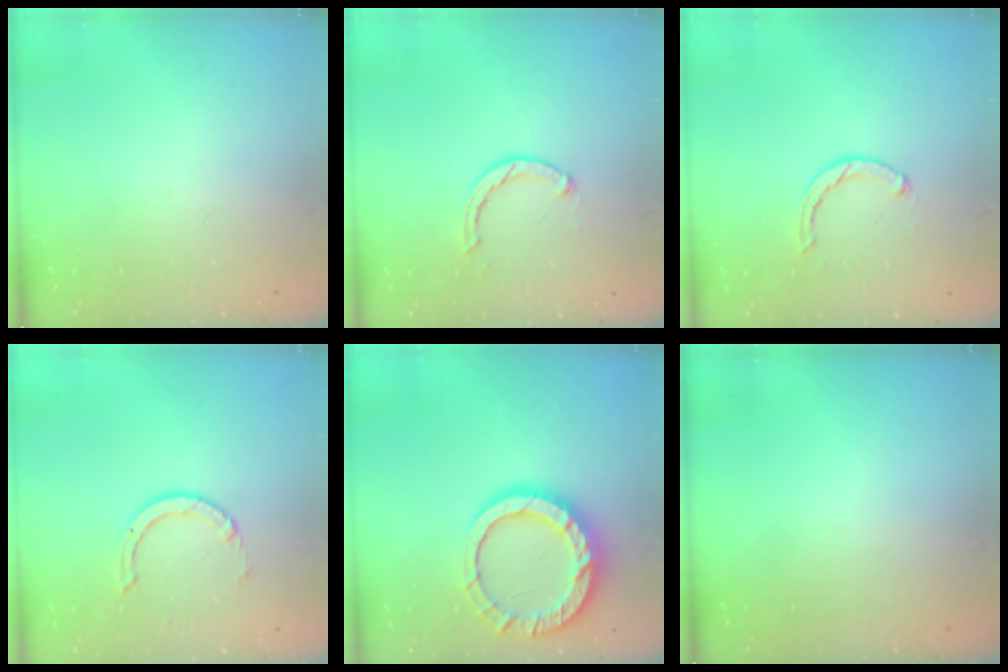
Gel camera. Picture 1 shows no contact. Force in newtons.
{"total": 2.3, "press": 2.3, "slide": 0.3}
{"total": 2.5, "press": 2.5, "slide": 0.4}
{"total": 3.3, "press": 3.3, "slide": 0.3}
{"total": 15.0, "press": 14.9, "slide": 1.3}
{"total": 0.0}